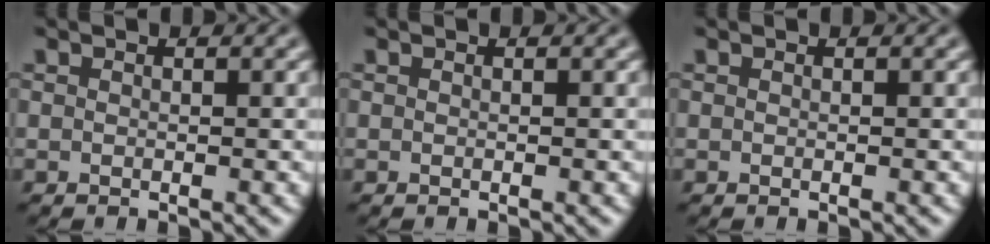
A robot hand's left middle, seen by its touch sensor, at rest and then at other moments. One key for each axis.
{"total": 0.0}
{"total": 0.0}